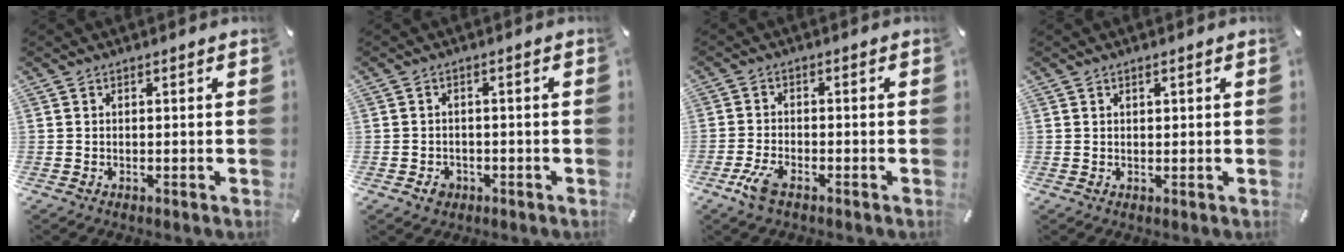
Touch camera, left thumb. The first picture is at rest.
{"total": 2.9, "force": [-1.3, 2.3, 1.1], "torque": [-0.018, 0.007, -0.026]}
{"total": 5.0, "force": [-3.0, 1.8, 3.6], "torque": [-0.095, -0.002, -0.061]}
{"total": 1.0, "force": [0.5, 0.5, 0.7], "torque": [-0.015, 0.003, 0.008]}